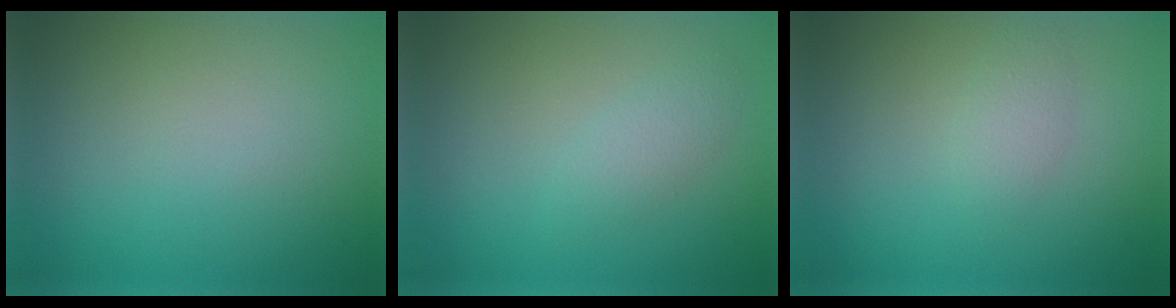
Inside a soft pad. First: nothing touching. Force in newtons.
{"total": 1.5, "press": 1.5, "slide": 0.1}
{"total": 1.4, "press": 1.4, "slide": 0.1}